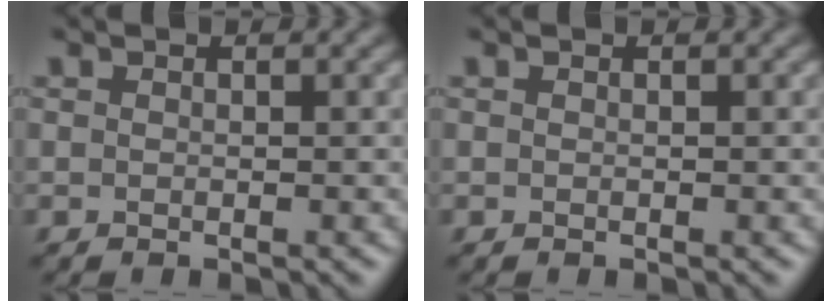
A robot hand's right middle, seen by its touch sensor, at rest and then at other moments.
{"total": 0.0}